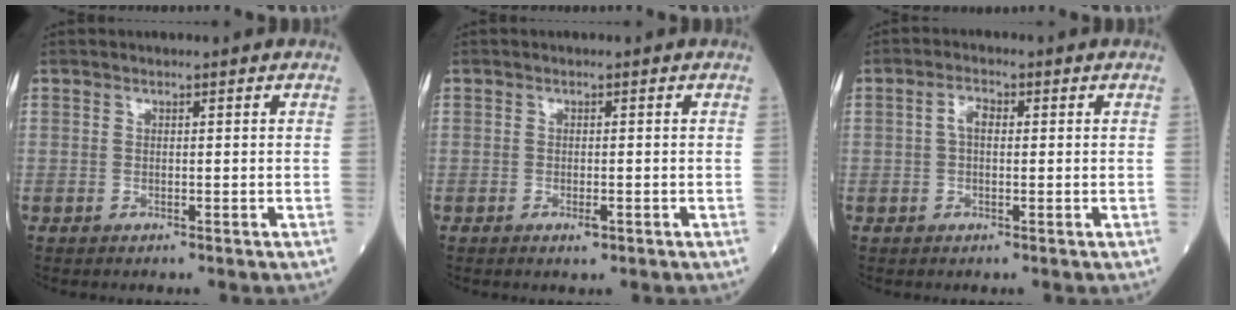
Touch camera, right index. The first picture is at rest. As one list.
[{"total": 1.2, "force": [-0.6, 0.2, 1.0], "torque": [-0.019, -0.003, -0.008]}, {"total": 2.5, "force": [0.3, 1.3, 2.2], "torque": [-0.043, 0.013, 0.006]}]